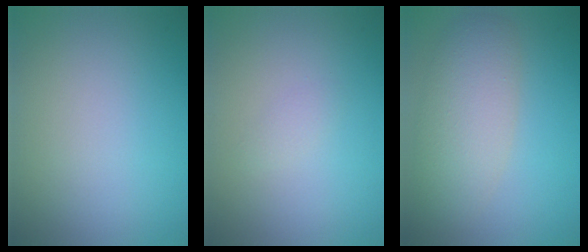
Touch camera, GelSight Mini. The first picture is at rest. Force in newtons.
{"total": 0.6, "press": 0.6, "slide": 0.1}
{"total": 5.0, "press": 5.0, "slide": 0.3}